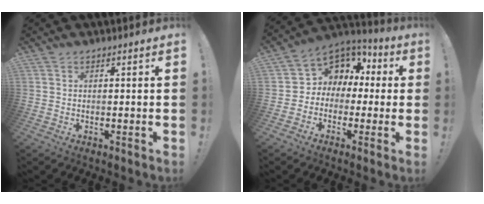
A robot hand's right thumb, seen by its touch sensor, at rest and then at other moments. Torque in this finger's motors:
{"motor_torque": [-0.20, 0.32, -0.01, 0.00, -0.02]}